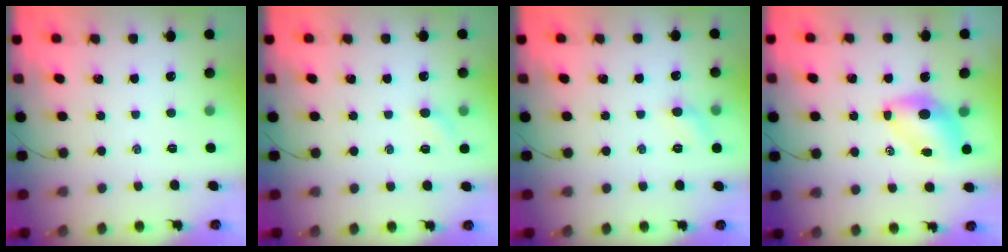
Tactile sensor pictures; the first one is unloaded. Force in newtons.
{"total": 4.8, "press": 4.7, "slide": 1.1}
{"total": 5.3, "press": 5.0, "slide": 1.6}
{"total": 6.7, "press": 6.6, "slide": 1.0}